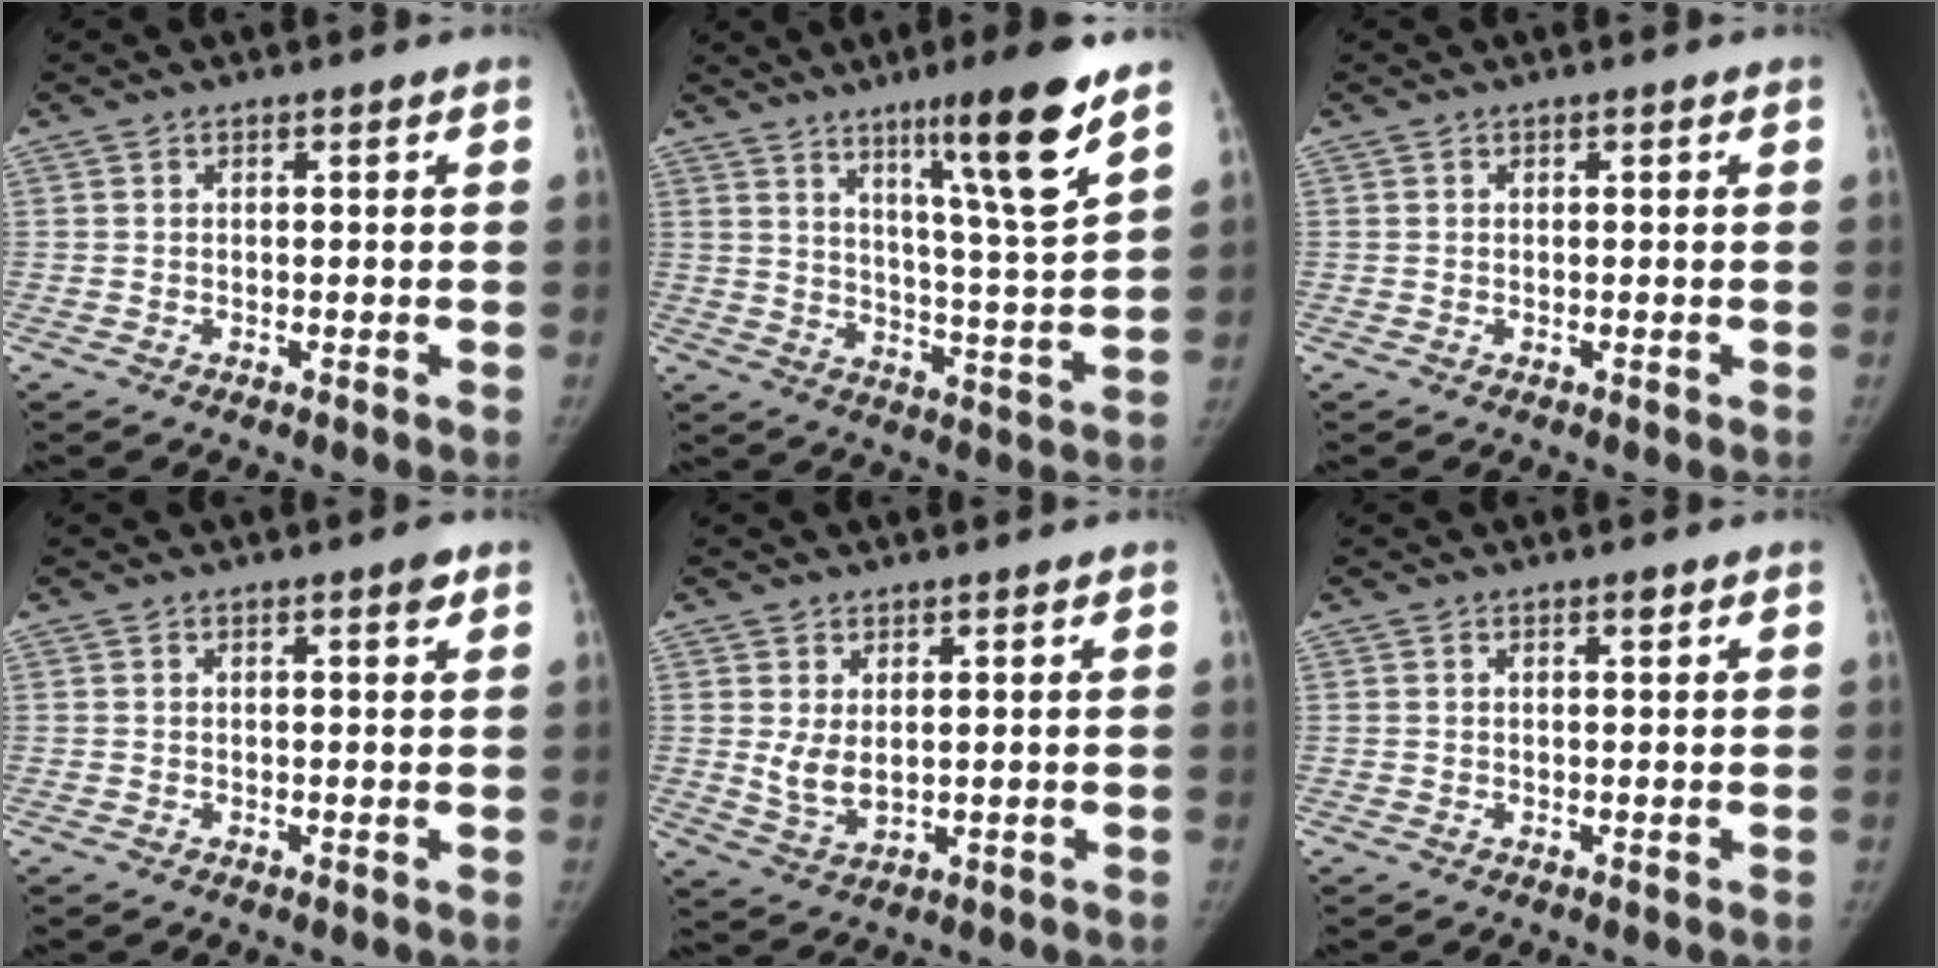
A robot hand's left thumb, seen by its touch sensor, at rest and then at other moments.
{"total": 16.3, "force": [9.6, 0.7, 13.1], "torque": [-0.194, -0.061, 0.153]}
{"total": 0.0}
{"total": 1.6, "force": [0.9, 0.4, 1.2], "torque": [-0.015, -0.003, 0.012]}
{"total": 4.5, "force": [1.1, 2.5, 3.6], "torque": [-0.063, -0.015, 0.032]}
{"total": 0.9, "force": [0.6, 0.2, 0.6], "torque": [-0.008, -0.003, 0.010]}